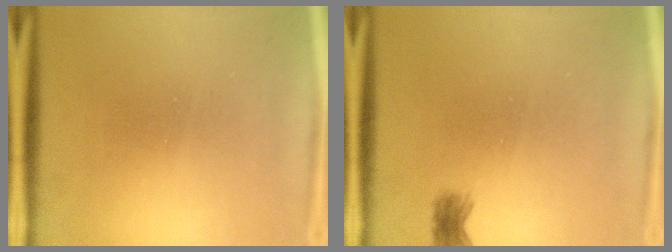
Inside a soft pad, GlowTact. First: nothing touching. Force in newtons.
{"total": 1.9}